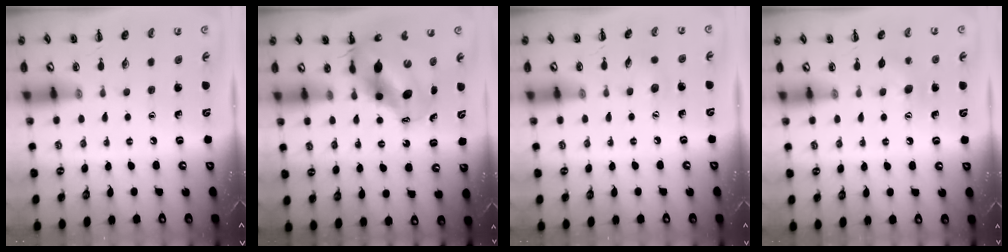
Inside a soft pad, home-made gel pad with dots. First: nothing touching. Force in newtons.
{"total": 10.2, "press": 9.9, "slide": 2.4}
{"total": 3.9, "press": 3.7, "slide": 1.0}
{"total": 6.5, "press": 6.3, "slide": 1.6}